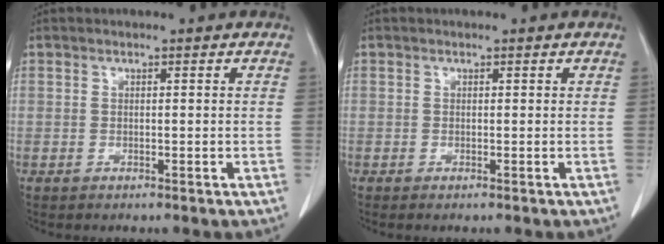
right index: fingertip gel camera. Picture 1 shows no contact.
{"total": 0.0}